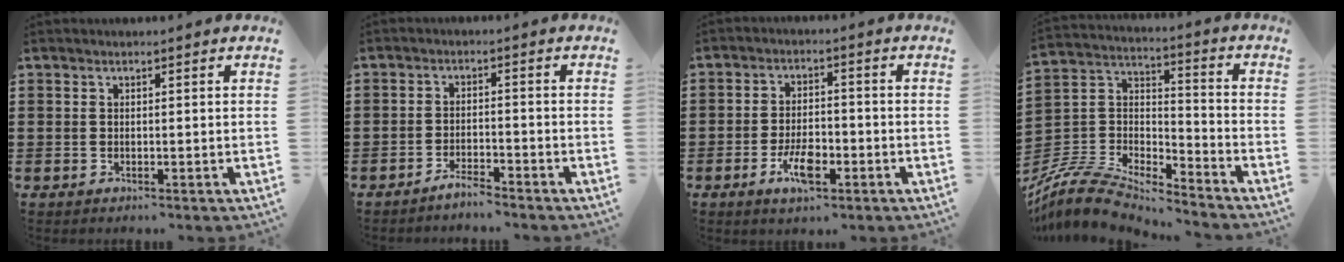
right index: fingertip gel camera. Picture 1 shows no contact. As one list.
[{"total": 2.6, "force": [-2.5, 0.0, 0.5], "torque": [-0.013, 0.004, -0.049]}, {"total": 5.9, "force": [-2.6, 2.4, 4.7], "torque": [-0.088, 0.001, -0.052]}, {"total": 8.3, "force": [-7.8, 1.8, 2.3], "torque": [-0.068, 0.001, -0.163]}]